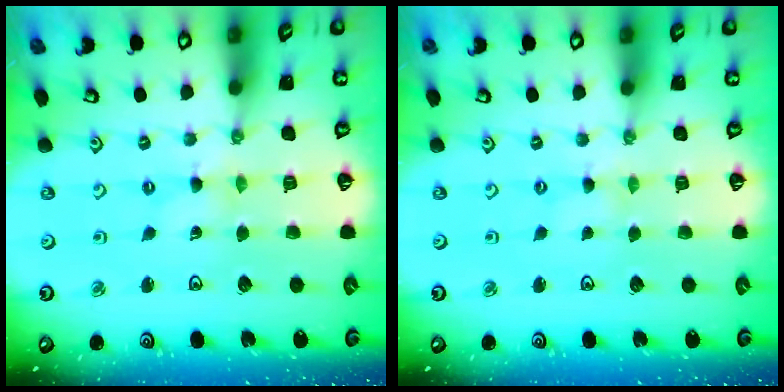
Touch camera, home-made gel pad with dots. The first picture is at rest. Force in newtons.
{"total": 0.0}